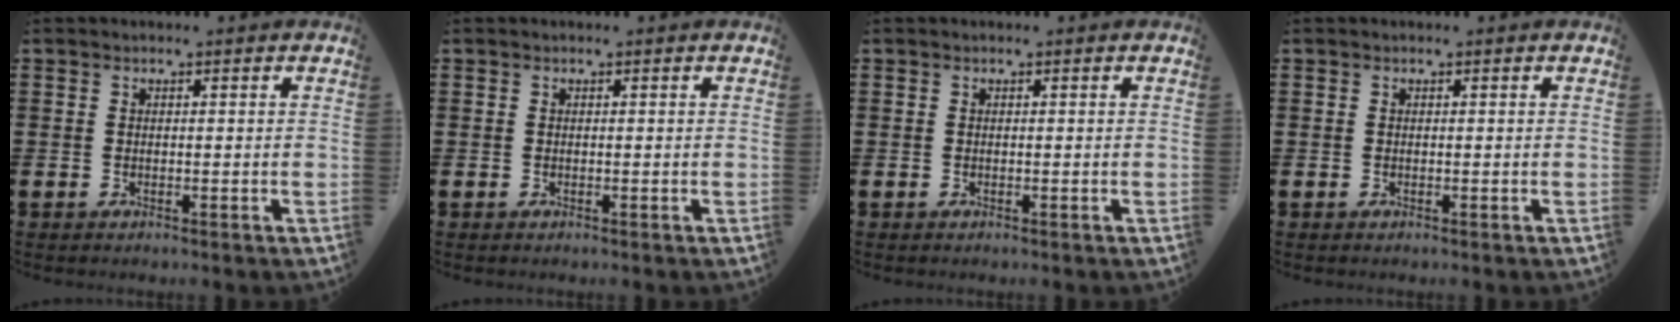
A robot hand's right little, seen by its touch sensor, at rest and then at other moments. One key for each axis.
{"total": 0.0}
{"total": 0.0}
{"total": 0.0}